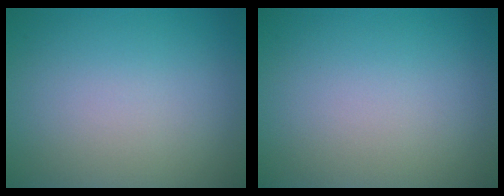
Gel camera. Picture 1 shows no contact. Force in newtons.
{"total": 0.0}